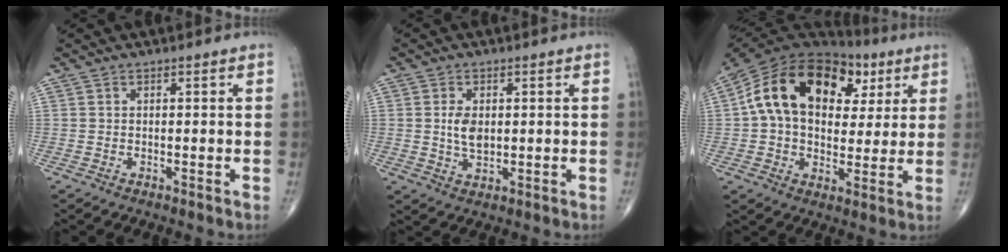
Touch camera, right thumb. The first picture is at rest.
{"total": 4.7, "force": [0.4, 2.9, 3.7], "torque": [-0.061, -0.006, 0.010]}
{"total": 23.0, "force": [6.6, 14.7, 16.4], "torque": [-0.262, 0.027, 0.103]}